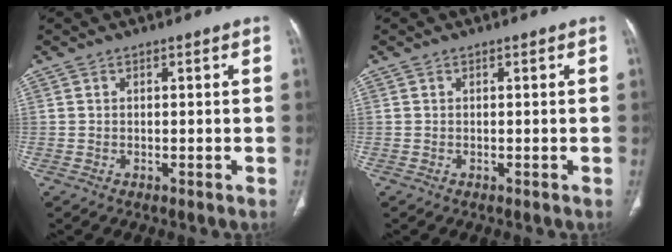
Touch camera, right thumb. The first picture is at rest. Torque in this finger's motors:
{"motor_torque": [-0.02, 0.03, -0.02, 0.02, 0.00]}